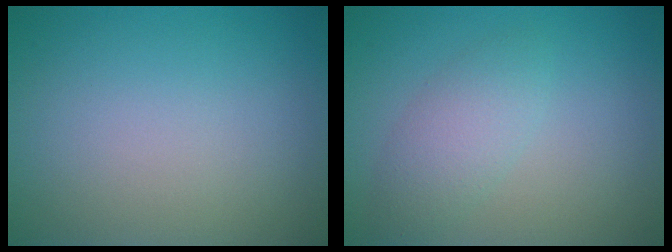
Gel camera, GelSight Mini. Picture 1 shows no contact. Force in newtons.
{"total": 2.7, "press": 2.7, "slide": 0.0}